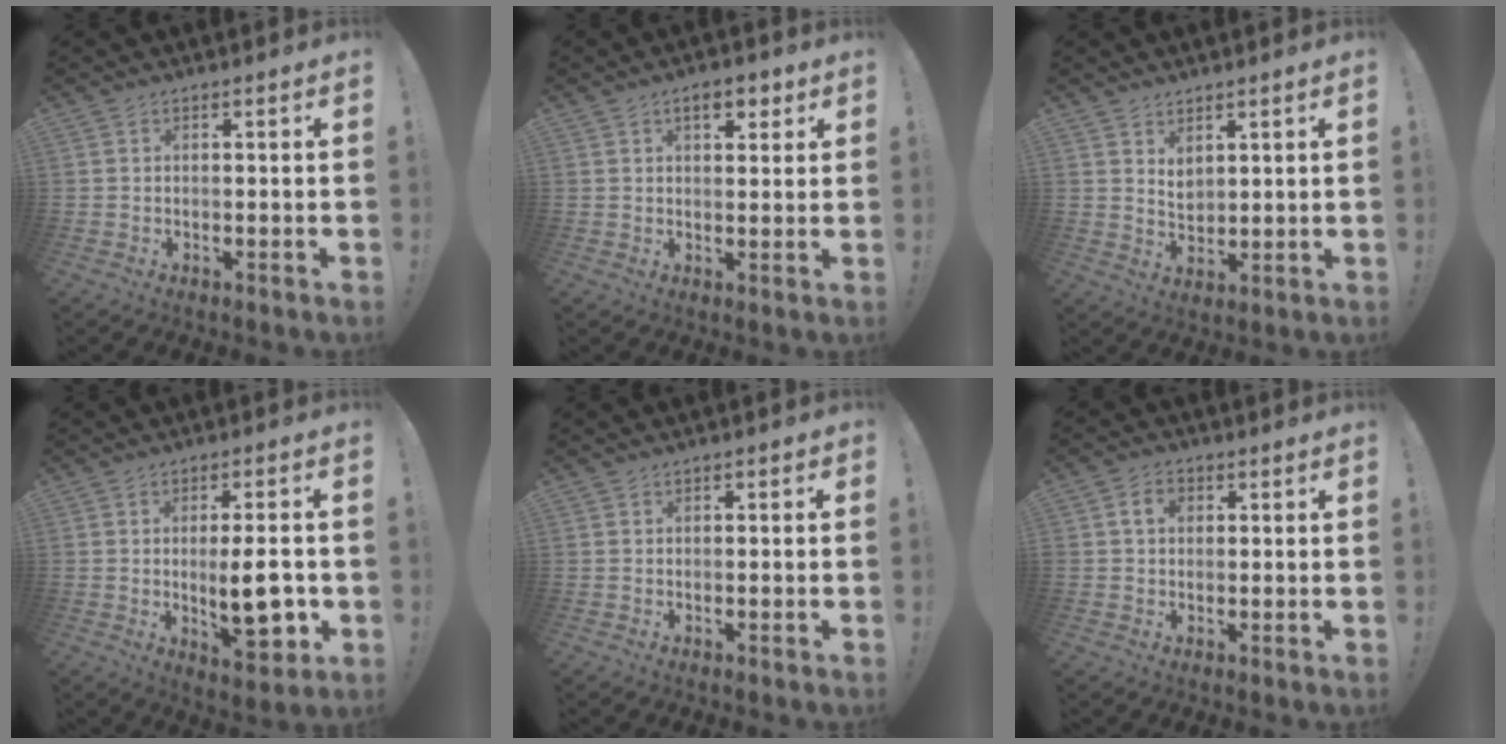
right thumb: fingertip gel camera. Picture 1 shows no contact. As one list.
[{"total": 5.7, "force": [3.1, 2.7, 3.9], "torque": [-0.044, -0.007, 0.047]}, {"total": 4.1, "force": [2.8, 2.7, 1.4], "torque": [-0.015, -0.022, 0.050]}, {"total": 13.3, "force": [-1.4, 4.1, 12.6], "torque": [-0.177, -0.008, -0.022]}, {"total": 0.8, "force": [-0.6, 0.6, 0.1], "torque": [-0.001, 0.002, -0.010]}, {"total": 4.5, "force": [1.2, 3.3, 2.8], "torque": [-0.050, 0.009, 0.022]}]